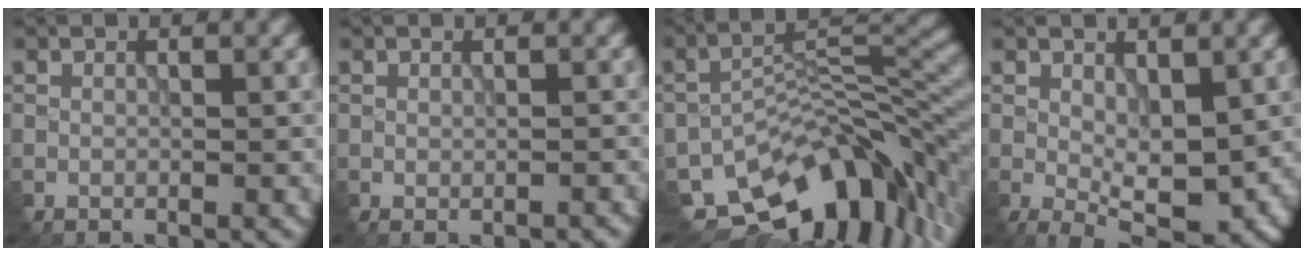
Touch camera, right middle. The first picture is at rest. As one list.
[{"total": 0.0}, {"total": 11.4, "force": [-7.2, 5.4, 6.9], "torque": [-0.110, -0.008, -0.125]}, {"total": 4.8, "force": [0.1, 2.3, 4.1], "torque": [-0.072, -0.011, 0.008]}]